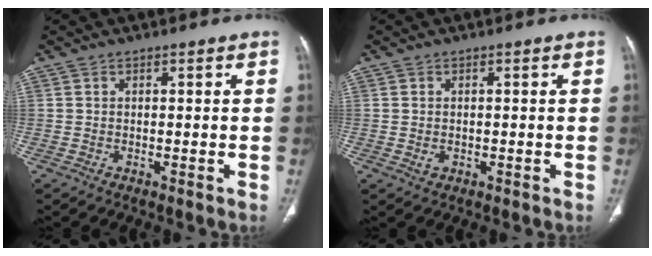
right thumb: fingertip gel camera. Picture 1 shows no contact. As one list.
[{"total": 1.3, "force": [-0.2, 1.0, 0.7], "torque": [-0.012, 0.002, 0.002]}]